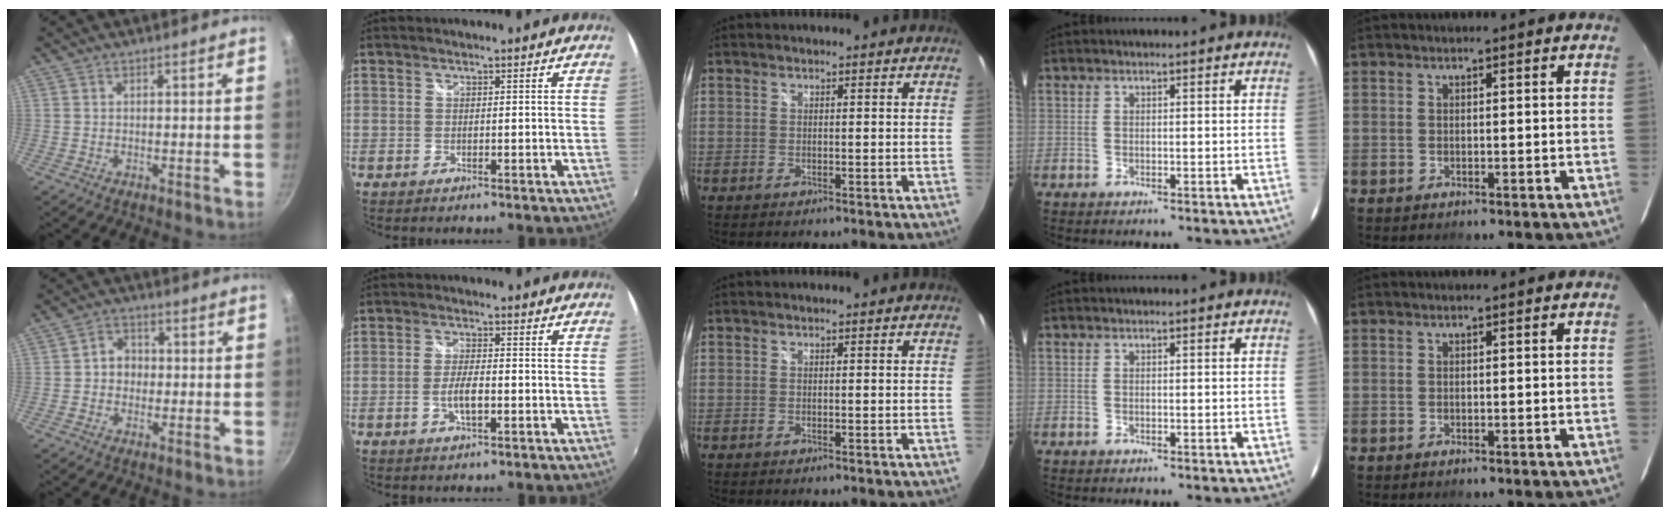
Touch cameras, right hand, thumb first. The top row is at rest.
{"thumb": {"total": 4.4, "force": [-0.3, 3.8, 2.0], "torque": [-0.004, 0.010, -0.012]}, "index": {"total": 4.2, "force": [-1.3, 1.2, 3.8], "torque": [-0.079, 0.000, -0.024]}}